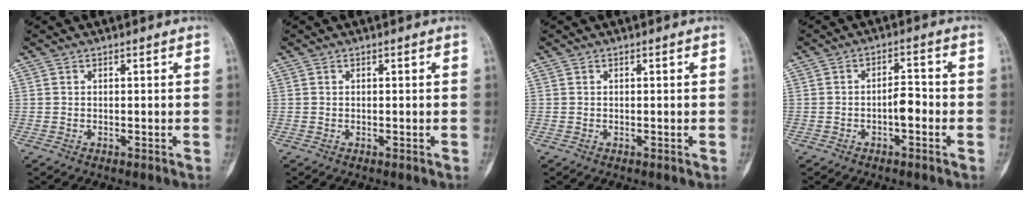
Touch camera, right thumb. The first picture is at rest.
{"total": 0.0}
{"total": 0.0}
{"total": 4.1, "force": [-1.3, 1.9, 3.4], "torque": [-0.043, 0.021, -0.025]}